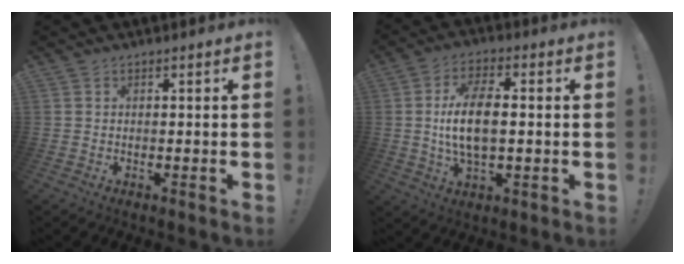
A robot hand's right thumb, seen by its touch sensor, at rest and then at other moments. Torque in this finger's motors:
{"motor_torque": [-0.02, 0.75, 0.59, 0.51, 0.15]}